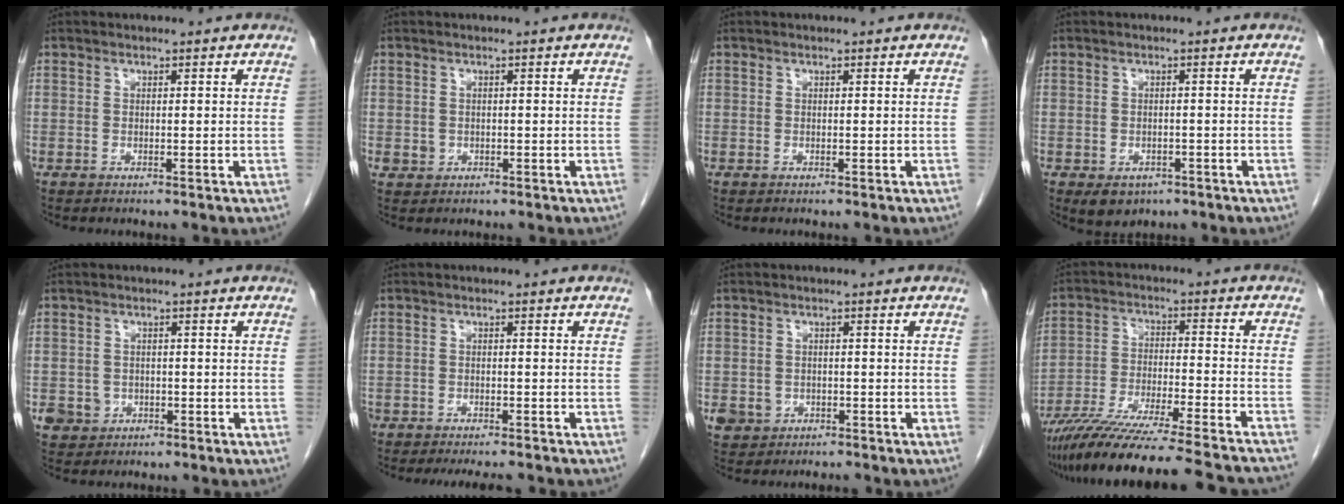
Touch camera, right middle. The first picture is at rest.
{"total": 1.4, "force": [-0.2, 1.4, 0.3], "torque": [-0.005, 0.004, 0.002]}
{"total": 0.0}
{"total": 3.8, "force": [-2.2, 2.7, 1.5], "torque": [-0.018, 0.000, -0.022]}
{"total": 3.7, "force": [-1.4, 3.4, 0.5], "torque": [-0.004, 0.008, -0.019]}
{"total": 6.6, "force": [-5.8, 1.9, 2.4], "torque": [-0.025, -0.006, -0.079]}
{"total": 3.5, "force": [-1.8, 2.9, 0.6], "torque": [-0.010, 0.005, -0.028]}
{"total": 25.3, "force": [-22.5, 0.3, 11.7], "torque": [-0.150, -0.053, -0.334]}